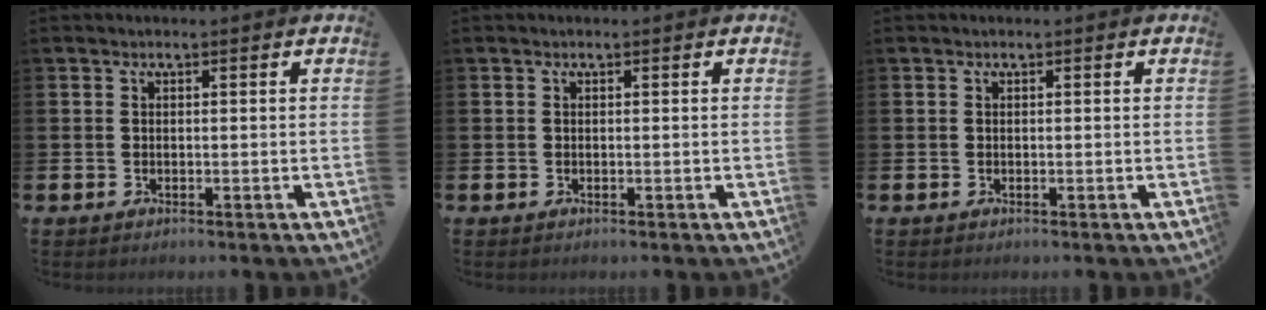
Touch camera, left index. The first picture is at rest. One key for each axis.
{"total": 0.0}
{"total": 0.0}